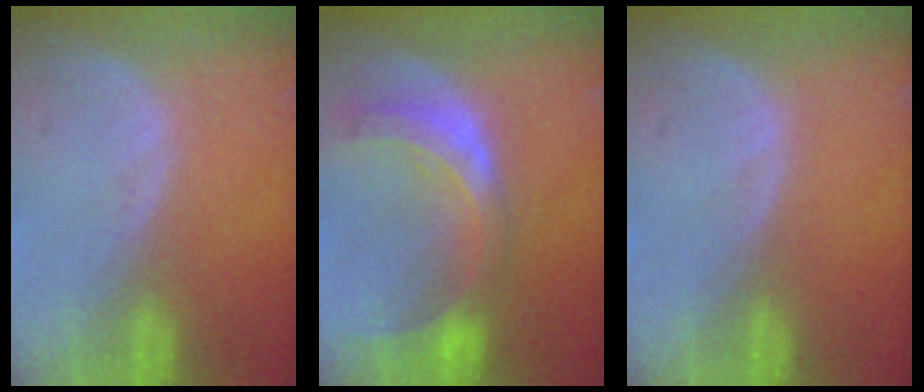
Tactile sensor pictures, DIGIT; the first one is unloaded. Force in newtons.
{"total": 8.2, "press": 7.2, "slide": 3.8}
{"total": 0.0}